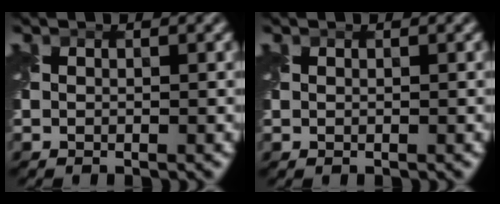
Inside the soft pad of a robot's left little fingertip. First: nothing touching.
{"total": 0.0}